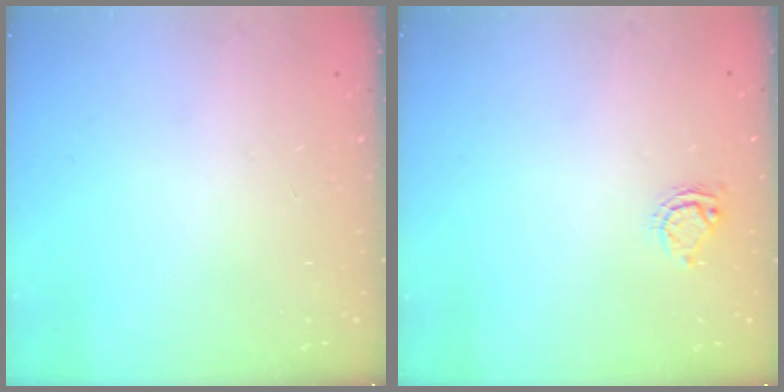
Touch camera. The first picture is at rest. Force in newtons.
{"total": 4.8, "press": 4.8, "slide": 0.5}